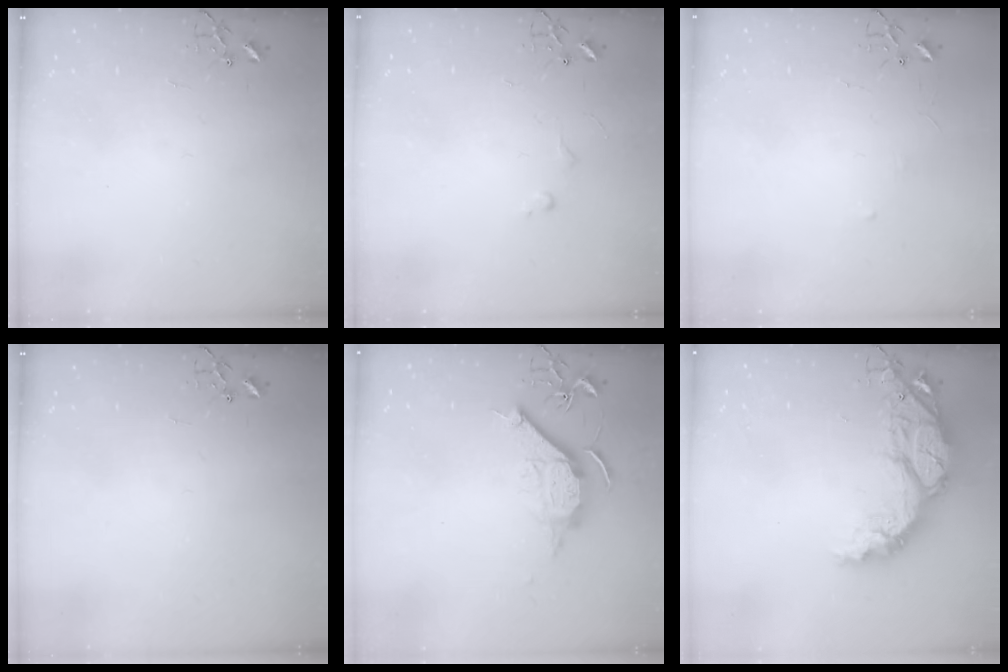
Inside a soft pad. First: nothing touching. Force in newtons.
{"total": 3.6, "press": 3.6, "slide": 0.5}
{"total": 2.9, "press": 2.9, "slide": 0.4}
{"total": 0.0}
{"total": 11.6, "press": 11.6, "slide": 1.2}
{"total": 17.4, "press": 17.4, "slide": 1.3}